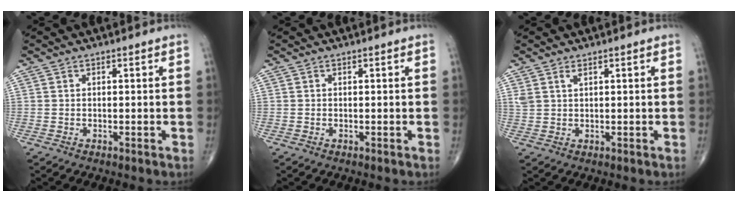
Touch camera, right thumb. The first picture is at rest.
{"total": 0.0}
{"total": 1.7, "force": [1.1, 0.6, 1.1], "torque": [-0.024, 0.002, 0.030]}